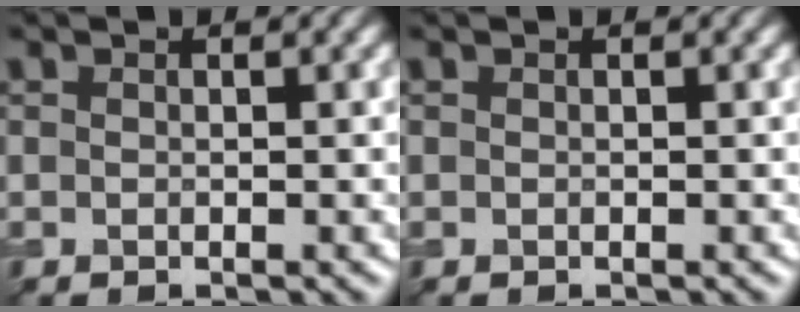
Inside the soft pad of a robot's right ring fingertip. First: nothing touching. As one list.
[{"total": 0.0}]